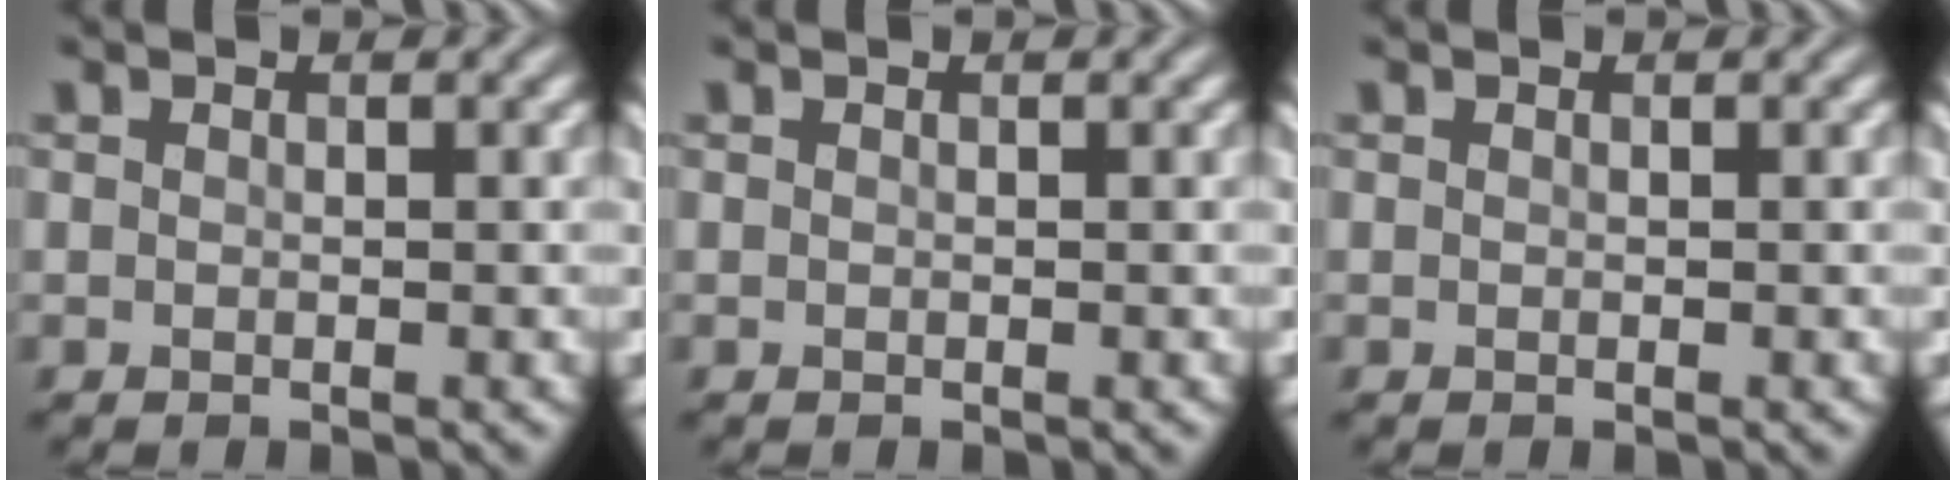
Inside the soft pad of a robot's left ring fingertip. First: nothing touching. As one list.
[{"total": 0.0}, {"total": 0.0}]